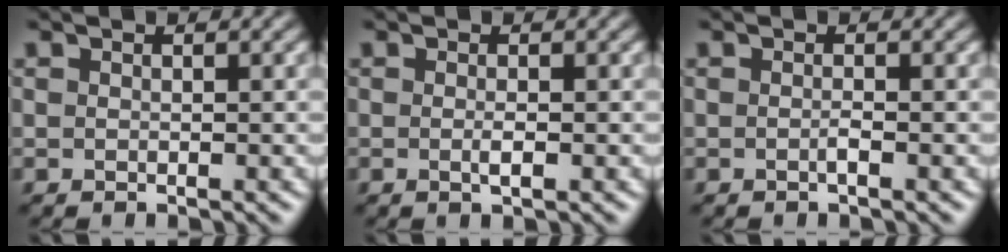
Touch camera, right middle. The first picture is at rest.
{"total": 1.1, "force": [-0.2, 0.2, 1.1], "torque": [-0.020, -0.003, -0.004]}
{"total": 0.7, "force": [-0.3, 0.0, 0.6], "torque": [-0.014, 0.000, -0.006]}